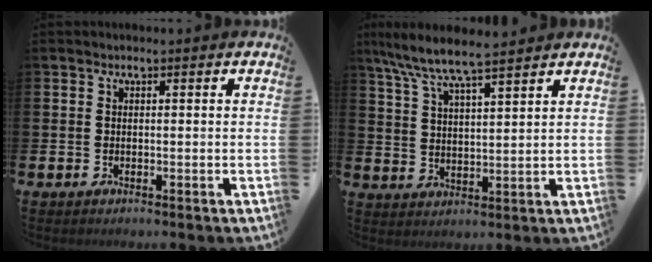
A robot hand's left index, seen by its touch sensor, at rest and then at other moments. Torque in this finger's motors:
{"motor_torque": [0.70, -0.77, 0.71, 0.21]}